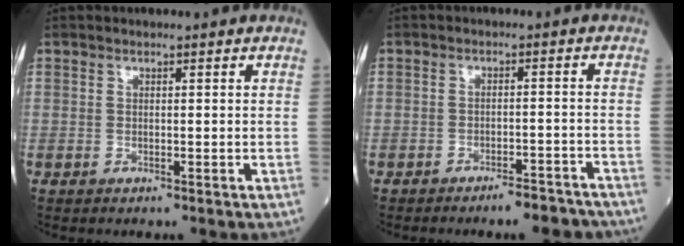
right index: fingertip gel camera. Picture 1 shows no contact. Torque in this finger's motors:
{"motor_torque": [-0.26, -0.18, -0.86, -0.21]}